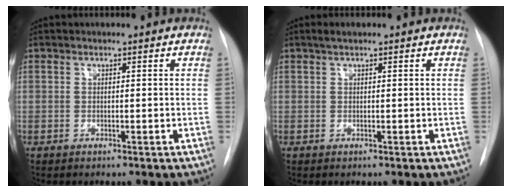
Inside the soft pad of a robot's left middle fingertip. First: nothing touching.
{"total": 1.1, "force": [0.8, 0.2, 0.7], "torque": [-0.015, 0.008, 0.015]}